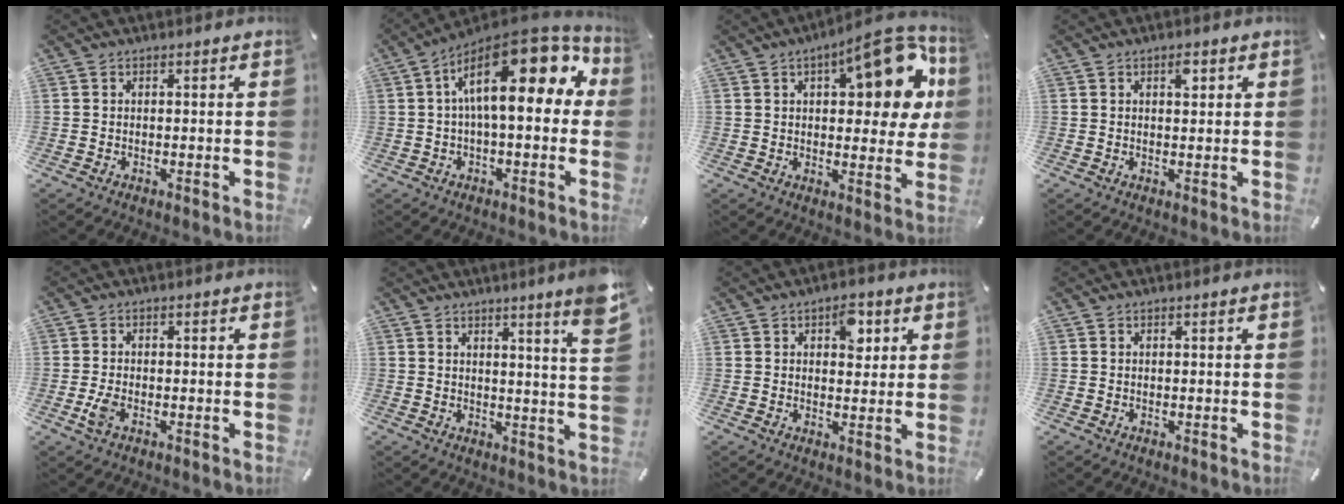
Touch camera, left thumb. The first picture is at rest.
{"total": 19.8, "force": [5.4, 8.6, 17.1], "torque": [-0.267, -0.036, 0.090]}
{"total": 16.9, "force": [6.4, 7.3, 13.9], "torque": [-0.163, -0.030, 0.098]}
{"total": 2.3, "force": [1.1, 1.1, 1.7], "torque": [-0.022, -0.004, 0.014]}
{"total": 3.2, "force": [-1.2, 1.7, 2.5], "torque": [-0.069, -0.005, -0.028]}
{"total": 7.6, "force": [4.6, -0.2, 6.0], "torque": [-0.092, -0.034, 0.072]}
{"total": 6.1, "force": [2.5, 3.6, 4.2], "torque": [-0.042, -0.009, 0.033]}
{"total": 0.0}